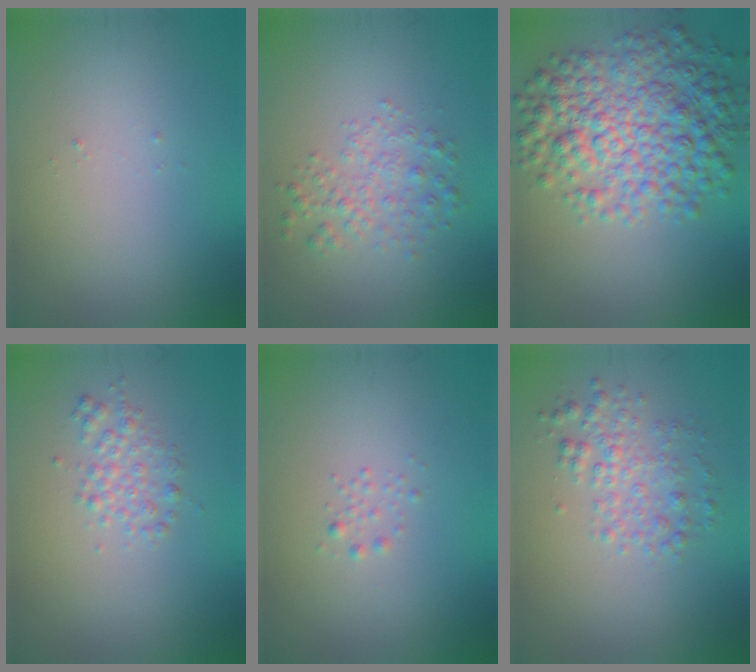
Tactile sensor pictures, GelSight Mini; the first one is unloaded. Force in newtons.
{"total": 2.5, "press": 2.5, "slide": 0.1}
{"total": 8.6, "press": 8.6, "slide": 0.1}
{"total": 2.0, "press": 2.0, "slide": 0.0}
{"total": 0.7, "press": 0.7, "slide": 0.0}
{"total": 2.9, "press": 2.9, "slide": 0.1}